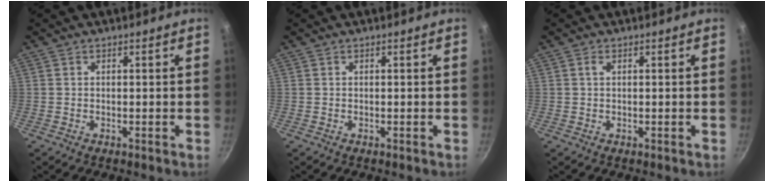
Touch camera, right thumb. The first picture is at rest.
{"total": 0.0}
{"total": 0.8, "force": [0.3, 0.4, 0.7], "torque": [-0.013, 0.003, 0.005]}